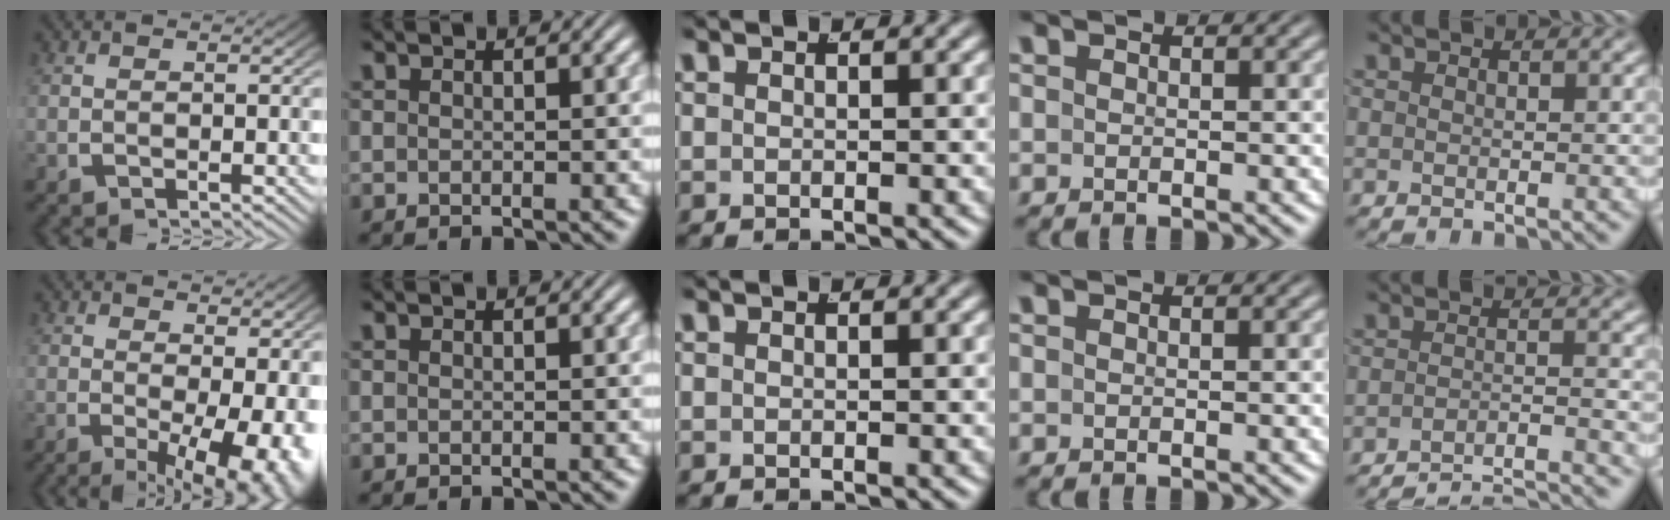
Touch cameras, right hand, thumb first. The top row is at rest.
{"thumb": {"total": 8.4, "force": [-1.8, 4.5, 6.9], "torque": [-0.095, -0.041, -0.013]}, "little": {"total": 11.5, "force": [-11.2, 2.1, 1.8], "torque": [0.004, -0.026, -0.174]}}